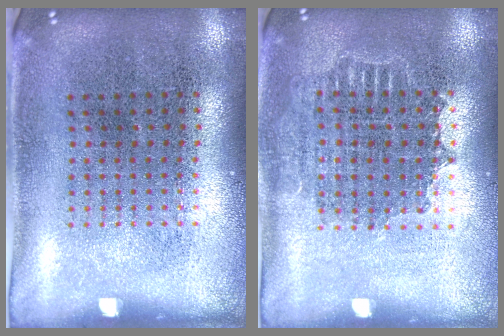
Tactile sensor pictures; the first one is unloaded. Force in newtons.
{"total": 1.2, "press": 1.1, "slide": 0.5}